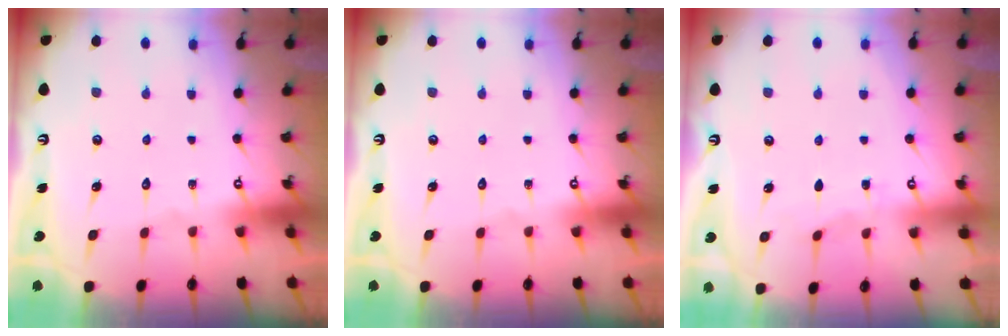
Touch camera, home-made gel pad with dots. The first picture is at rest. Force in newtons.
{"total": 0.0}
{"total": 2.5, "press": 2.5, "slide": 0.3}